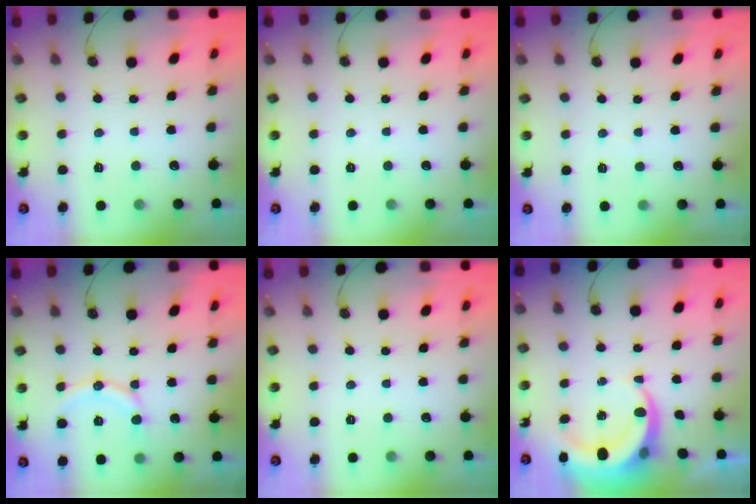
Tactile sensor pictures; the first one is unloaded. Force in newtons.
{"total": 0.0}
{"total": 1.8, "press": 1.7, "slide": 0.1}
{"total": 12.6, "press": 12.2, "slide": 3.1}
{"total": 0.0}
{"total": 7.5, "press": 7.4, "slide": 1.0}